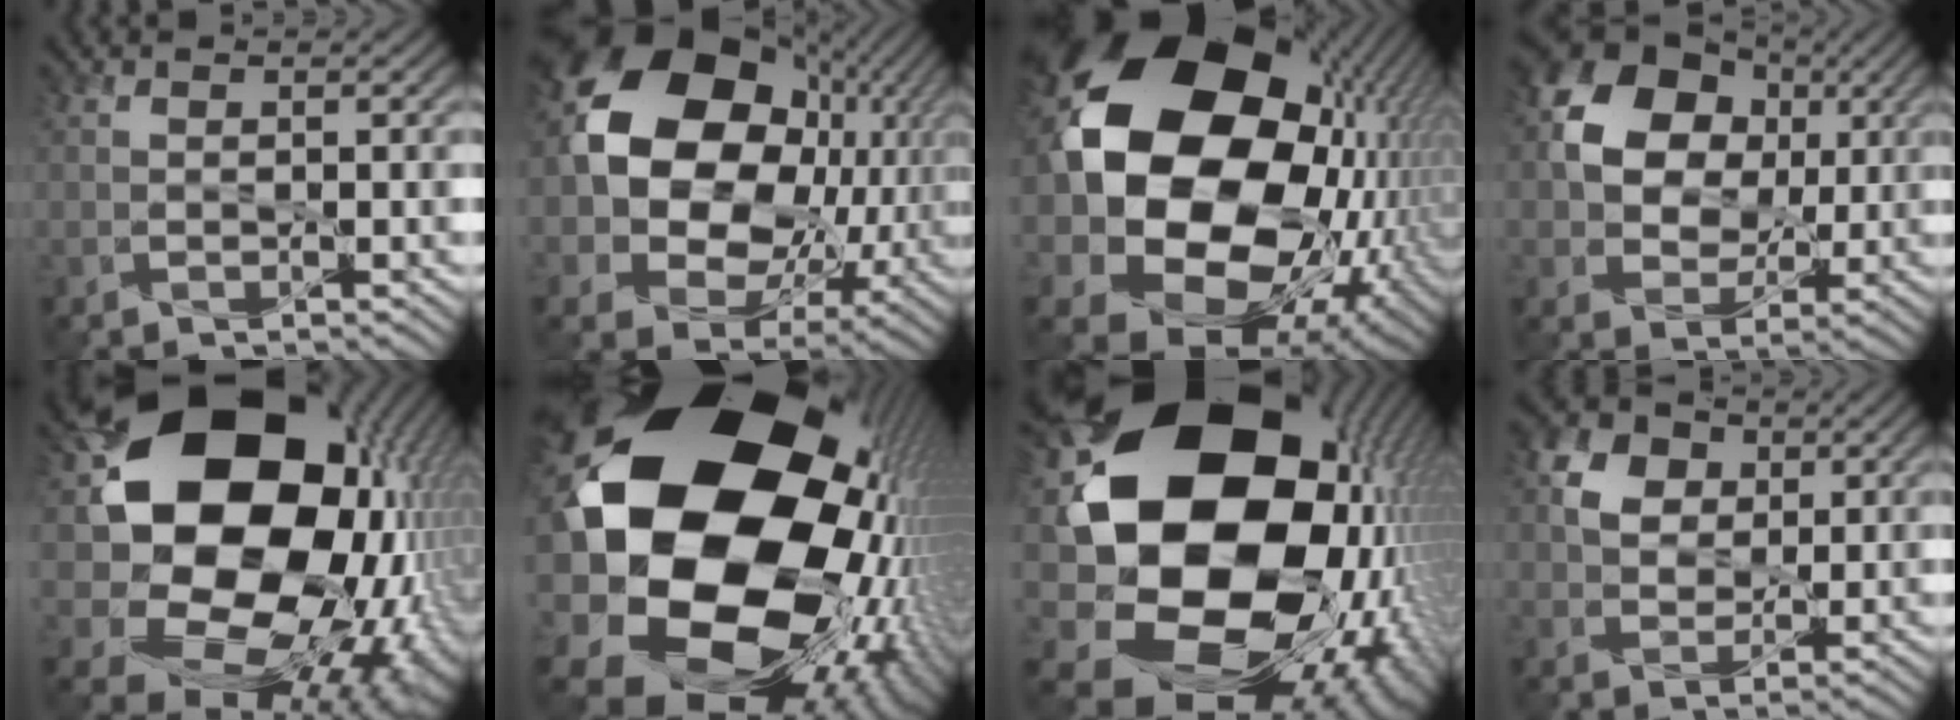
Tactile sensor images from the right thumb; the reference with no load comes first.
{"total": 19.3, "force": [2.4, 14.9, 12.1], "torque": [-0.250, -0.016, 0.061]}
{"total": 23.1, "force": [2.8, 17.0, 15.3], "torque": [-0.330, -0.061, 0.098]}
{"total": 13.5, "force": [3.4, 10.4, 8.0], "torque": [-0.168, 0.023, 0.054]}
{"total": 22.1, "force": [2.6, 17.3, 13.5], "torque": [-0.283, -0.071, 0.100]}
{"total": 24.9, "force": [2.6, 19.3, 15.5], "torque": [-0.329, -0.083, 0.046]}
{"total": 23.2, "force": [0.2, 17.7, 14.9], "torque": [-0.314, -0.086, 0.035]}
{"total": 5.8, "force": [2.1, 4.6, 2.8], "torque": [-0.069, 0.007, 0.029]}